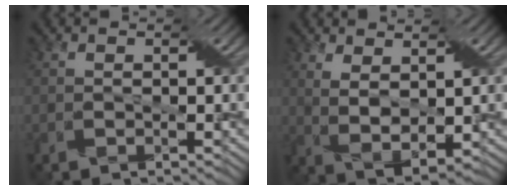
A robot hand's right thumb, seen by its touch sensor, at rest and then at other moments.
{"total": 4.0, "force": [2.1, 1.6, 3.0], "torque": [-0.076, -0.005, 0.039]}